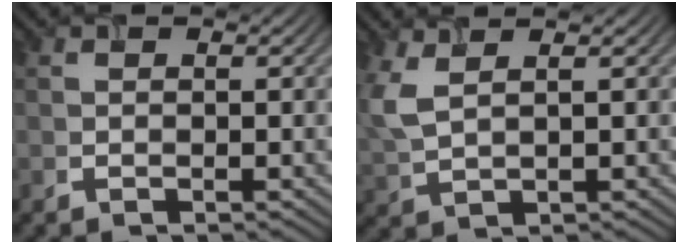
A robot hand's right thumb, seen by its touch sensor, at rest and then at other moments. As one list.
[{"total": 4.6, "force": [1.9, 2.0, 3.7], "torque": [-0.110, 0.007, 0.041]}]